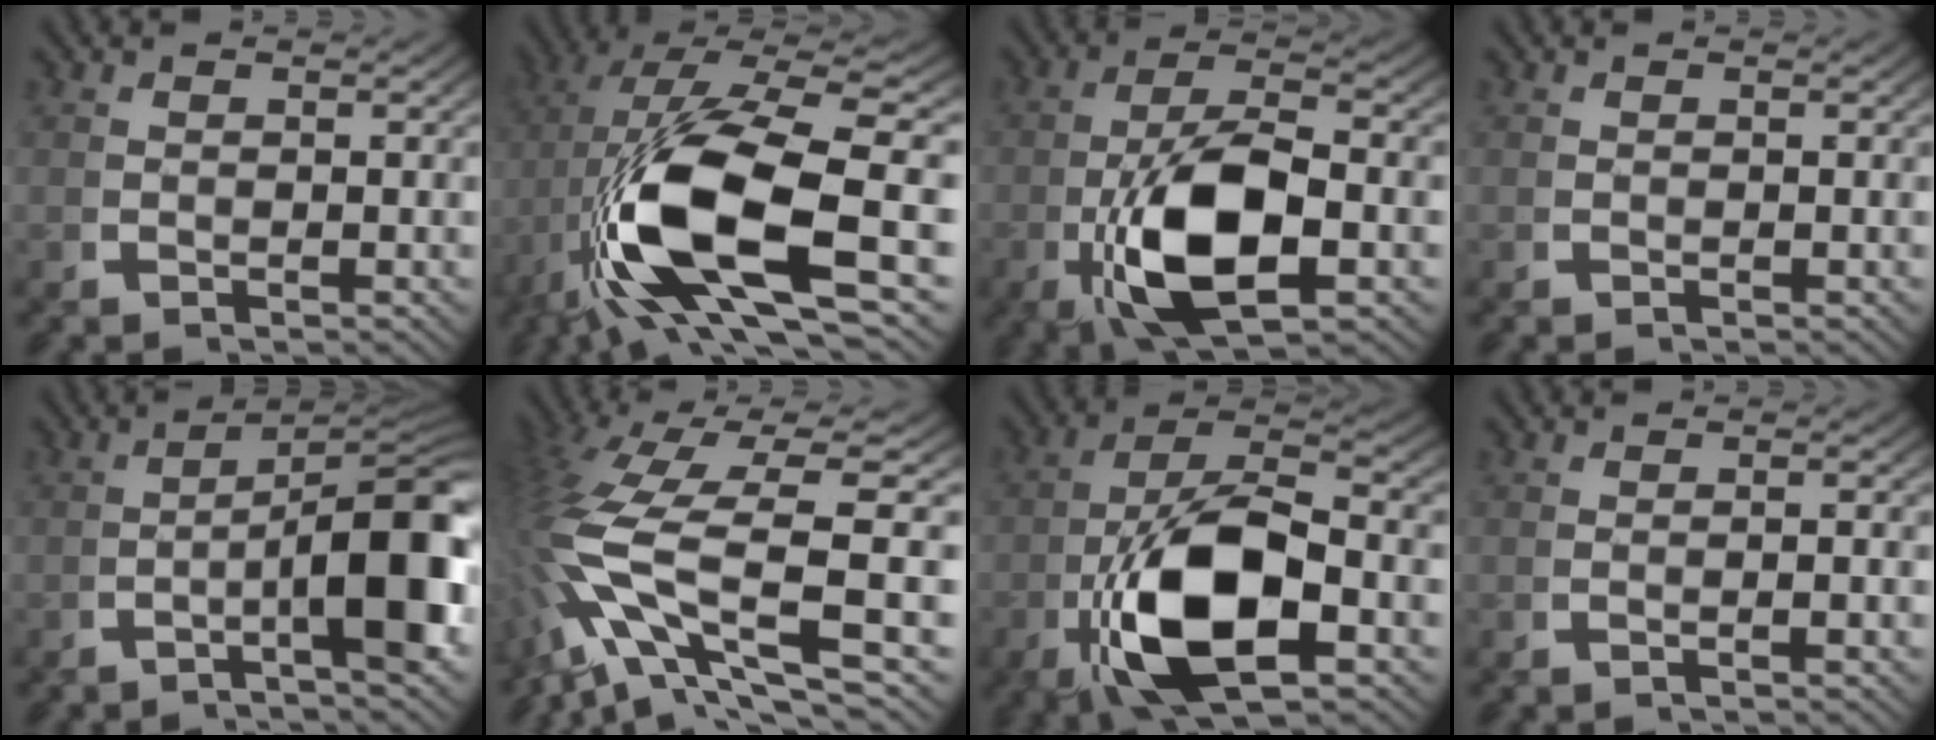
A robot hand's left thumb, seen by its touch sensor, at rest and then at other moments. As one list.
[{"total": 16.7, "force": [-1.0, 7.9, 14.7], "torque": [-0.319, -0.038, 0.009]}, {"total": 12.2, "force": [-2.4, 6.3, 10.3], "torque": [-0.230, -0.044, -0.017]}, {"total": 0.0}, {"total": 11.2, "force": [-1.7, 4.2, 10.3], "torque": [-0.146, -0.024, -0.022]}, {"total": 12.3, "force": [-0.2, 6.3, 10.6], "torque": [-0.241, -0.031, 0.015]}, {"total": 14.8, "force": [-2.5, 8.0, 12.2], "torque": [-0.259, -0.052, -0.017]}, {"total": 0.9, "force": [-0.3, -0.1, 0.9], "torque": [-0.018, 0.005, -0.009]}]